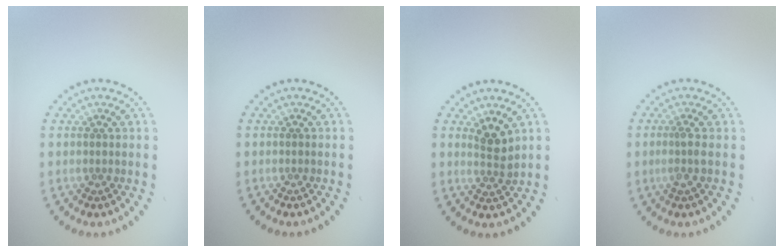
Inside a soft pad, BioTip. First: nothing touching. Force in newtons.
{"total": 0.0}
{"total": 2.2, "press": 1.7, "slide": 1.4}
{"total": 1.3, "press": 1.0, "slide": 0.8}